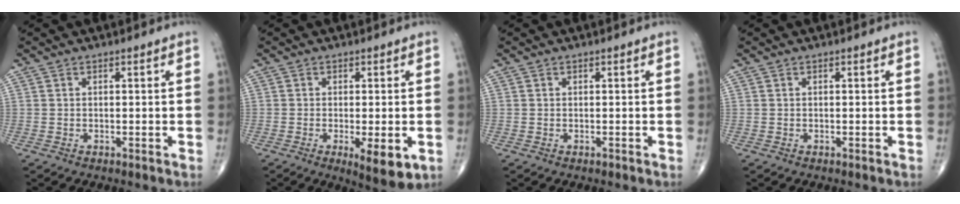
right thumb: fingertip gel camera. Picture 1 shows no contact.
{"total": 7.0, "force": [-2.1, 2.2, 6.3], "torque": [-0.092, -0.018, -0.028]}
{"total": 0.0}
{"total": 0.0}